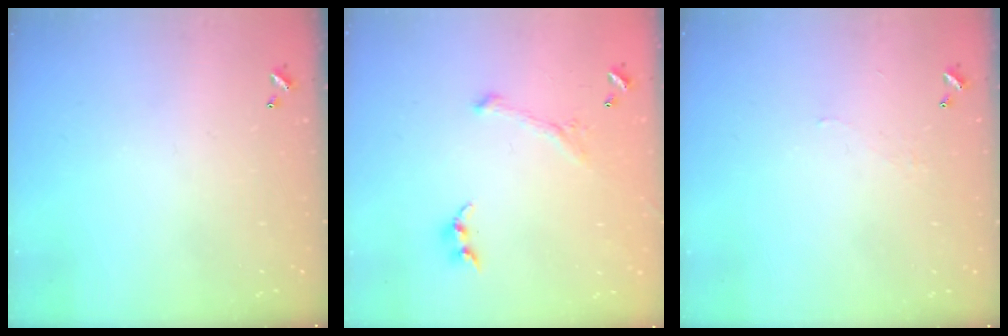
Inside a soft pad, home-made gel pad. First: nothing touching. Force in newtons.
{"total": 2.9, "press": 2.7, "slide": 0.9}
{"total": 2.2, "press": 2.2, "slide": 0.5}